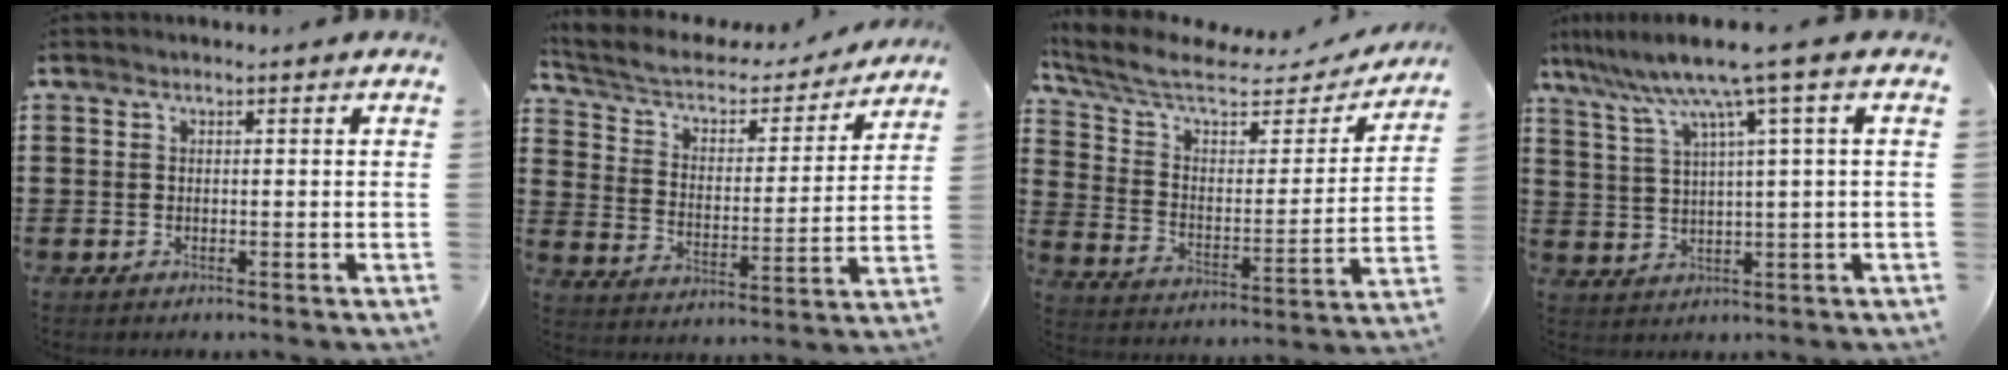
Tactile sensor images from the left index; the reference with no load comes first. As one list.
[{"total": 4.8, "force": [3.9, 1.9, 2.1], "torque": [-0.062, -0.030, 0.060]}, {"total": 7.3, "force": [5.8, 2.0, 3.9], "torque": [-0.111, -0.040, 0.094]}, {"total": 7.9, "force": [4.3, -0.6, 6.6], "torque": [-0.140, -0.020, 0.069]}]